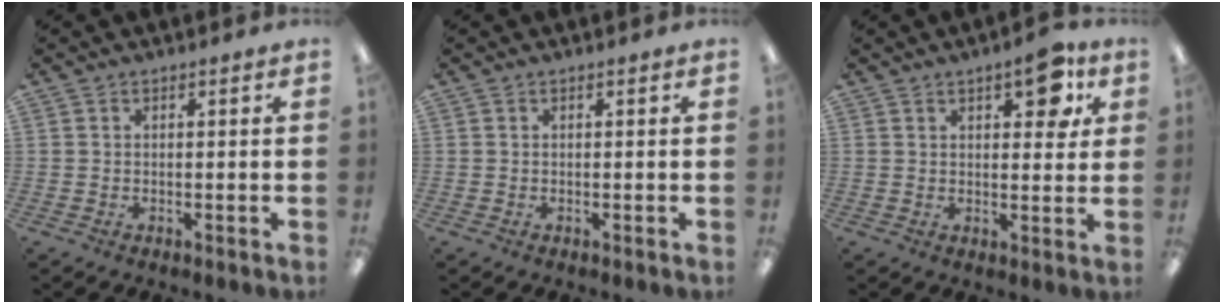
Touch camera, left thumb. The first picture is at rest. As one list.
[{"total": 0.0}, {"total": 8.4, "force": [4.4, 3.6, 6.2], "torque": [-0.071, -0.018, 0.069]}]